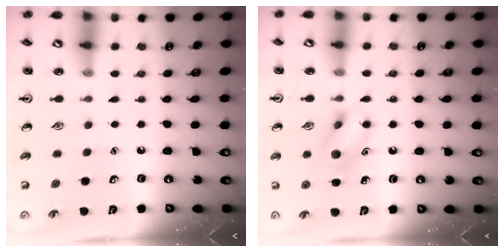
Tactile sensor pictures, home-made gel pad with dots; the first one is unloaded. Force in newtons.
{"total": 11.0, "press": 11.0, "slide": 0.6}